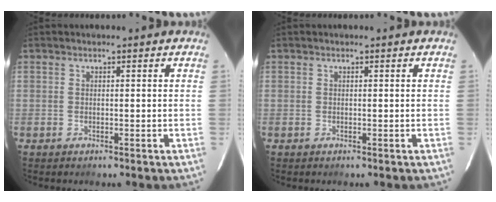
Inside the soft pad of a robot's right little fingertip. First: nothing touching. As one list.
[{"total": 0.0}]